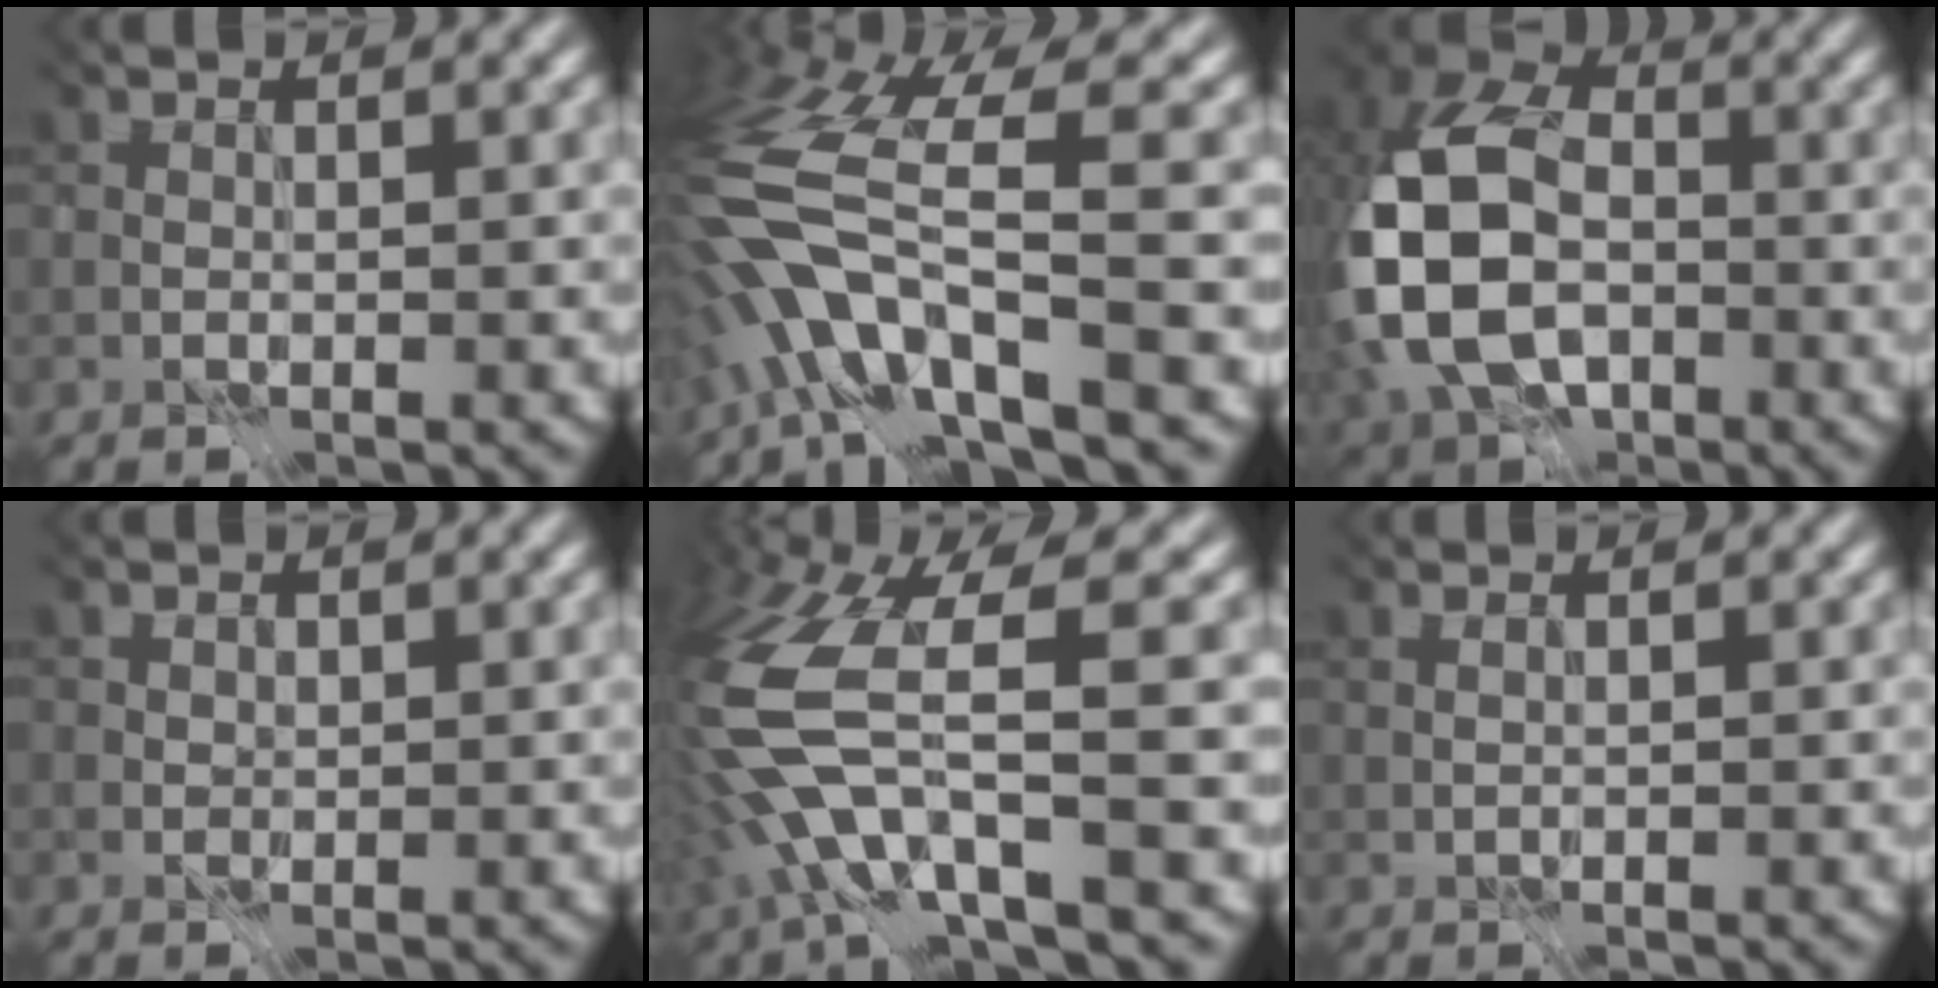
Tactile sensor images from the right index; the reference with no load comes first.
{"total": 10.4, "force": [-5.7, 1.5, 8.6], "torque": [-0.183, -0.009, -0.076]}
{"total": 12.3, "force": [-3.4, 8.3, 8.4], "torque": [-0.214, -0.035, -0.032]}
{"total": 1.5, "force": [-0.9, -0.6, -1.0], "torque": [0.014, -0.024, 0.010]}
{"total": 9.4, "force": [-4.8, 2.0, 7.9], "torque": [-0.193, -0.024, -0.064]}
{"total": 1.4, "force": [0.8, 0.8, 0.9], "torque": [-0.008, 0.012, 0.009]}